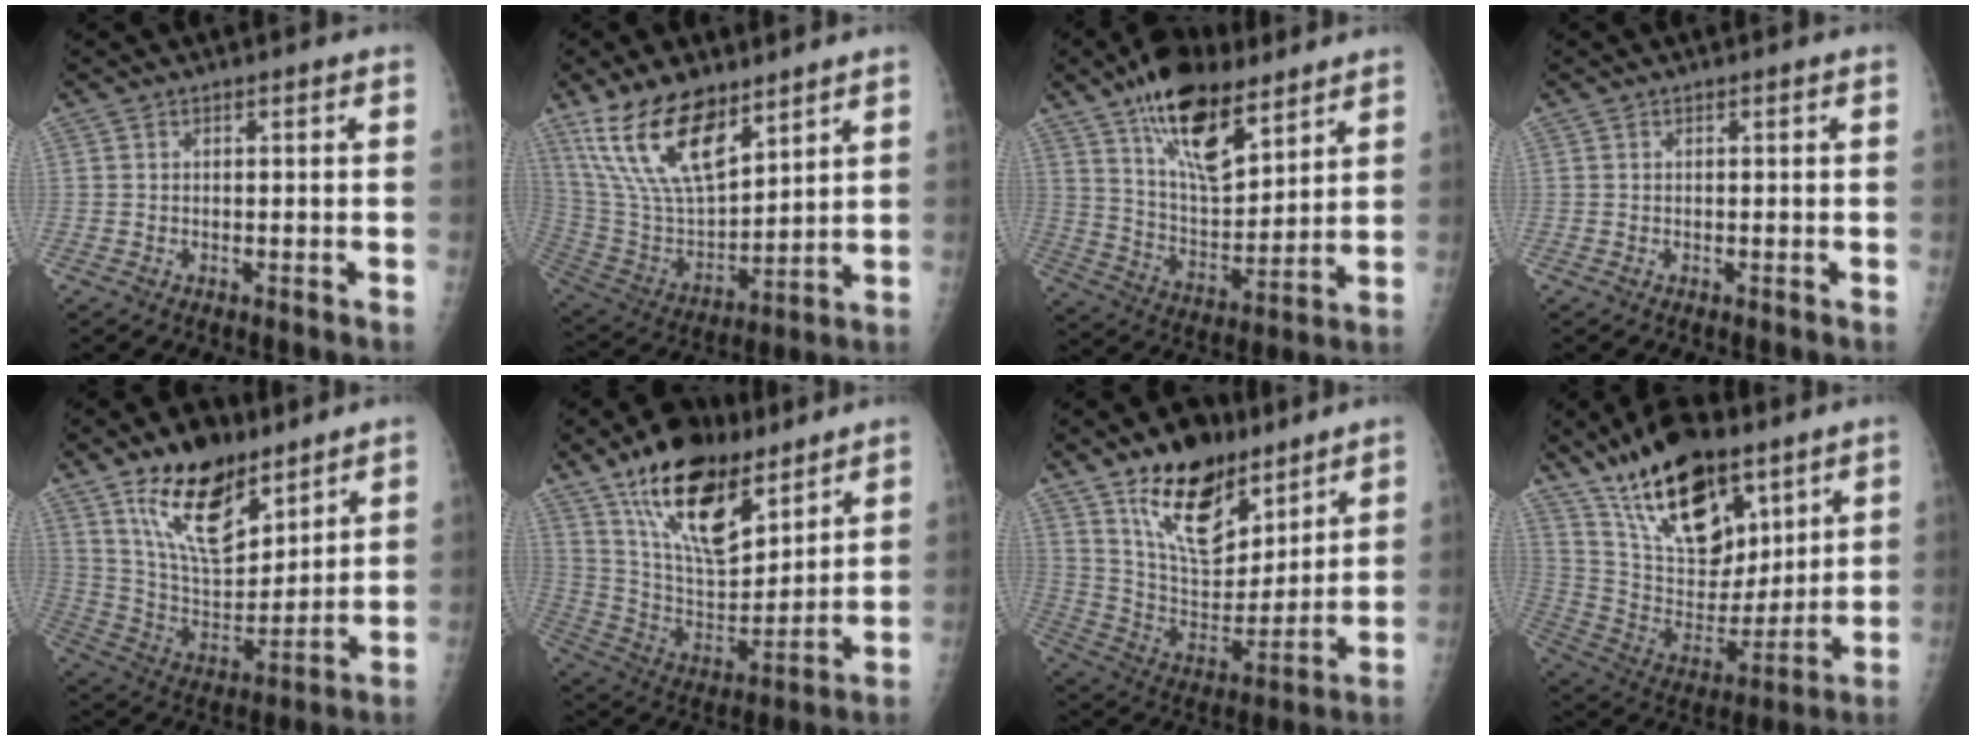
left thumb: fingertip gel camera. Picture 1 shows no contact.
{"total": 17.7, "force": [11.4, 7.6, 11.2], "torque": [-0.181, -0.055, 0.233]}
{"total": 18.3, "force": [11.6, 7.8, 11.8], "torque": [-0.163, -0.058, 0.210]}
{"total": 0.0}
{"total": 18.6, "force": [11.7, 9.0, 11.4], "torque": [-0.150, -0.067, 0.220]}
{"total": 22.2, "force": [14.2, 9.8, 14.0], "torque": [-0.195, -0.065, 0.259]}
{"total": 19.7, "force": [12.6, 10.2, 11.2], "torque": [-0.131, -0.074, 0.228]}
{"total": 23.4, "force": [14.9, 11.5, 14.0], "torque": [-0.202, -0.061, 0.269]}